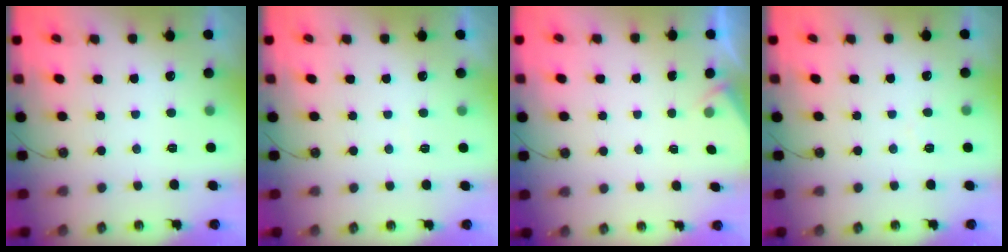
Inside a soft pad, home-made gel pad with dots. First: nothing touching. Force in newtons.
{"total": 2.7, "press": 2.7, "slide": 0.6}
{"total": 2.2, "press": 2.2, "slide": 0.4}
{"total": 5.2, "press": 5.1, "slide": 0.6}